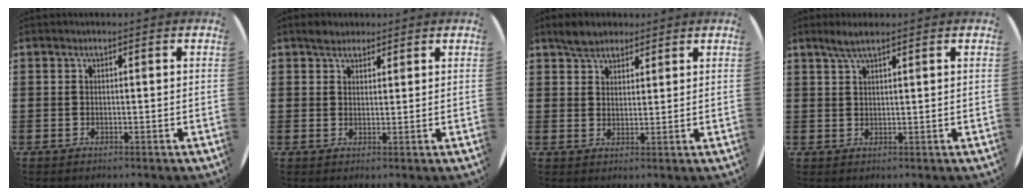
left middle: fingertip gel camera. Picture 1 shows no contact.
{"total": 2.2, "force": [2.0, 1.0, 0.2], "torque": [0.001, 0.001, 0.037]}
{"total": 3.5, "force": [3.1, 1.5, 0.6], "torque": [-0.011, 0.002, 0.059]}
{"total": 2.5, "force": [1.9, 0.1, 1.6], "torque": [-0.033, 0.003, 0.034]}